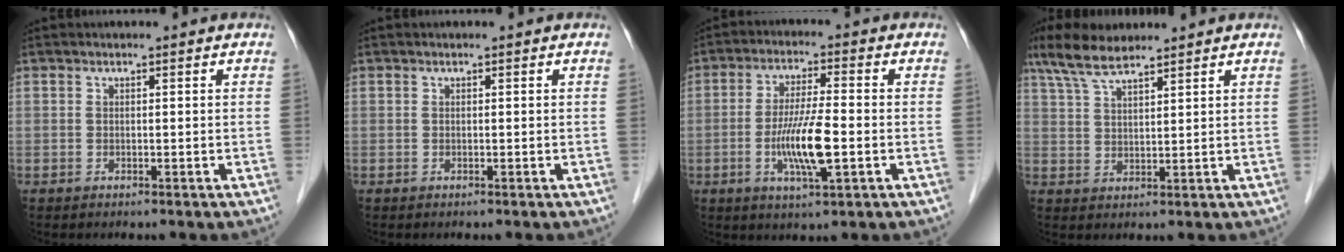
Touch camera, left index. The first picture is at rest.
{"total": 0.0}
{"total": 8.6, "force": [-2.2, 0.8, 8.3], "torque": [-0.160, -0.010, -0.045]}
{"total": 7.0, "force": [5.5, 1.3, 4.0], "torque": [-0.090, 0.019, 0.105]}